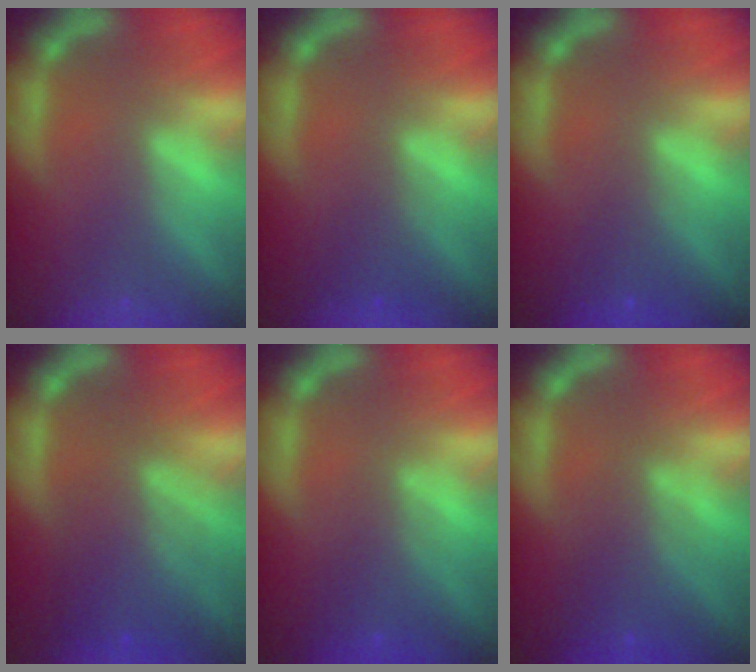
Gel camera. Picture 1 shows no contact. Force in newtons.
{"total": 2.0}
{"total": 1.9}
{"total": 6.1}
{"total": 3.0}
{"total": 4.1}